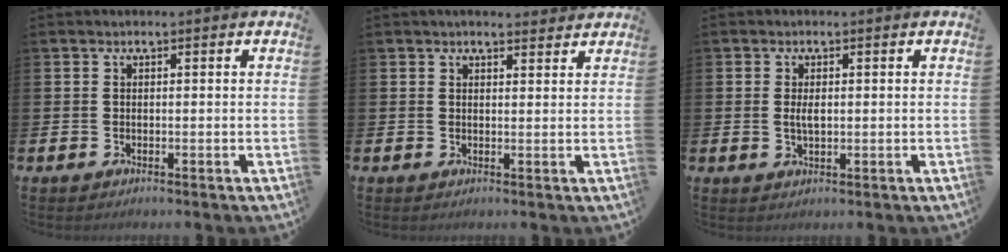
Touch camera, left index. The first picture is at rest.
{"total": 2.2, "force": [2.2, 0.5, 0.2], "torque": [0.000, -0.010, 0.038]}
{"total": 2.0, "force": [0.2, 0.9, 1.8], "torque": [-0.032, 0.002, 0.000]}